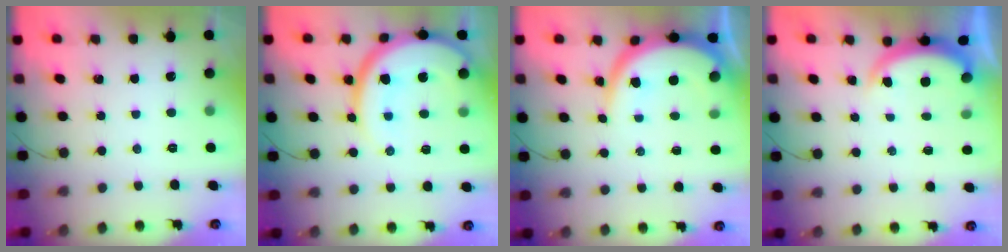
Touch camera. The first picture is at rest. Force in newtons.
{"total": 16.6, "press": 16.5, "slide": 1.5}
{"total": 9.5, "press": 9.4, "slide": 0.9}
{"total": 4.0, "press": 4.0, "slide": 0.5}